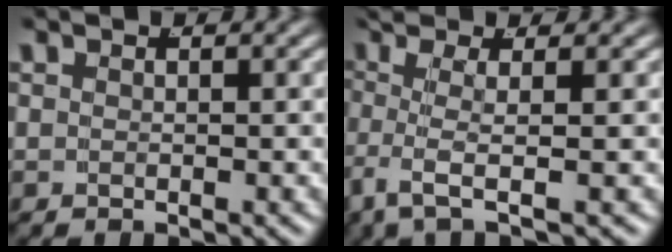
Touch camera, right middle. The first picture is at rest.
{"total": 4.2, "force": [-0.3, 0.8, 4.1], "torque": [-0.096, -0.010, 0.002]}